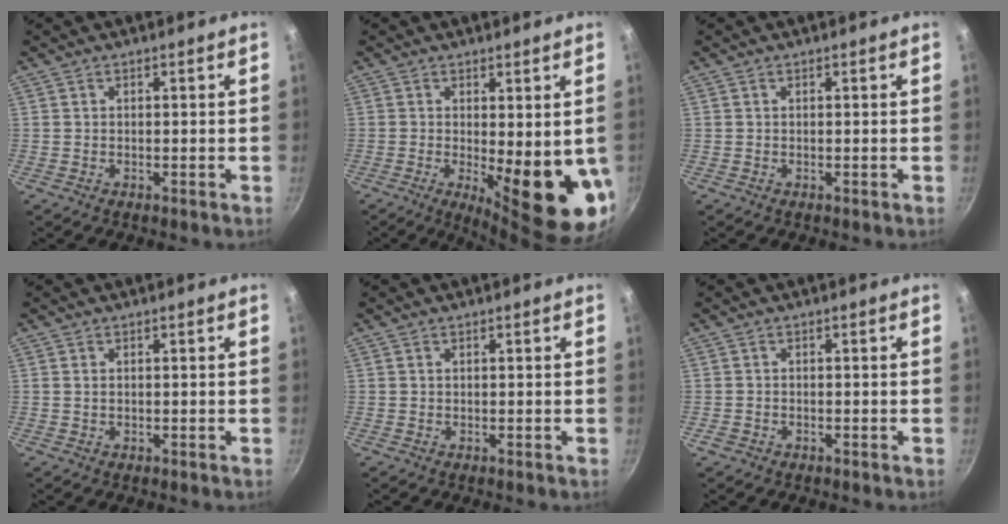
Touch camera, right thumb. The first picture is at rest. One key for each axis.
{"total": 14.0, "fx": -1.7, "fy": 4.2, "fz": 13.2, "tx": -0.151, "ty": -0.028, "tz": -0.011}
{"total": 0.0}
{"total": 0.9, "fx": 0.2, "fy": 0.6, "fz": 0.6, "tx": -0.009, "ty": 0.003, "tz": 0.003}
{"total": 0.0}
{"total": 1.2, "fx": -0.7, "fy": 0.9, "fz": 0.5, "tx": -0.014, "ty": 0.005, "tz": -0.011}